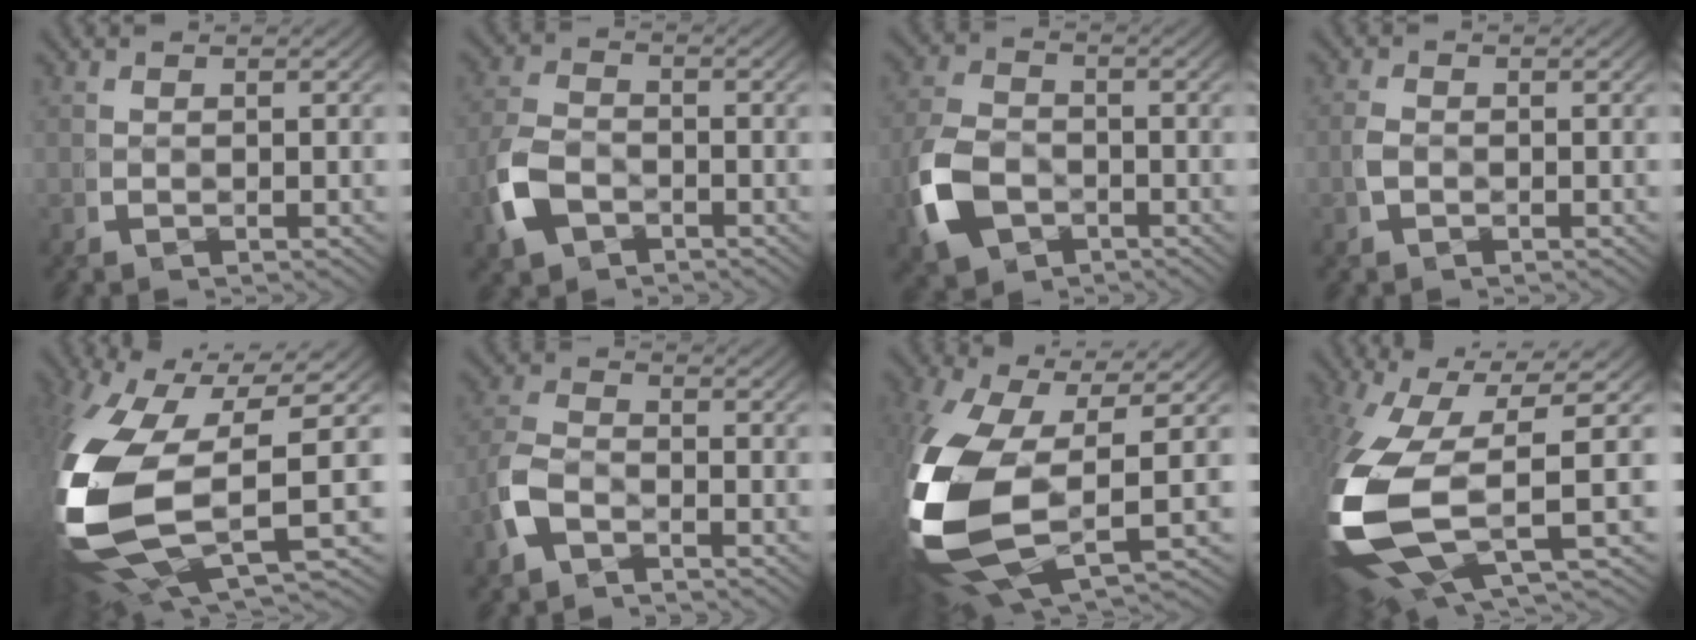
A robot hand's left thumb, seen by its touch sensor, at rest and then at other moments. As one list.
[{"total": 4.6, "force": [-2.0, 3.3, 2.5], "torque": [-0.077, -0.020, -0.025]}, {"total": 6.8, "force": [-2.3, 5.0, 3.9], "torque": [-0.111, -0.028, -0.028]}, {"total": 1.0, "force": [-0.6, 0.8, 0.4], "torque": [-0.017, -0.009, -0.008]}, {"total": 19.7, "force": [-1.7, 11.8, 15.7], "torque": [-0.389, -0.062, 0.008]}, {"total": 3.5, "force": [-1.4, 2.6, 1.8], "torque": [-0.054, -0.013, -0.025]}, {"total": 15.9, "force": [-1.5, 9.1, 13.0], "torque": [-0.333, -0.053, 0.012]}, {"total": 16.3, "force": [-1.0, 9.1, 13.5], "torque": [-0.329, -0.043, 0.009]}]